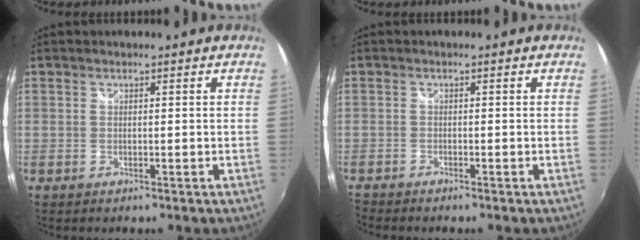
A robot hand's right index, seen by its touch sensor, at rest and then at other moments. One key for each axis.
{"total": 1.8, "fx": -1.8, "fy": -0.1, "fz": 0.2, "tx": -0.018, "ty": -0.012, "tz": -0.039}